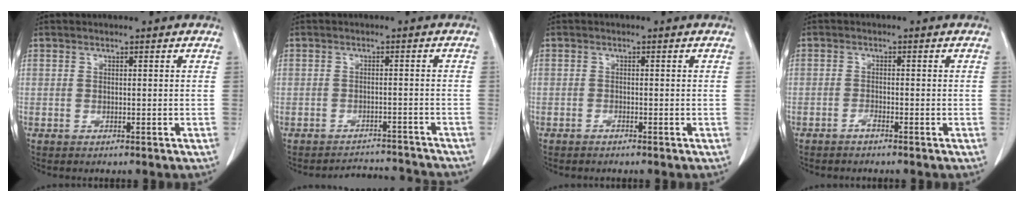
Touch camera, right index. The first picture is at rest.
{"total": 5.6, "force": [-5.4, 0.8, -1.3], "torque": [0.021, 0.024, -0.070]}
{"total": 0.5, "force": [-0.5, 0.1, 0.1], "torque": [-0.004, 0.000, -0.010]}
{"total": 1.1, "force": [-1.0, 0.1, 0.4], "torque": [-0.007, 0.002, -0.018]}